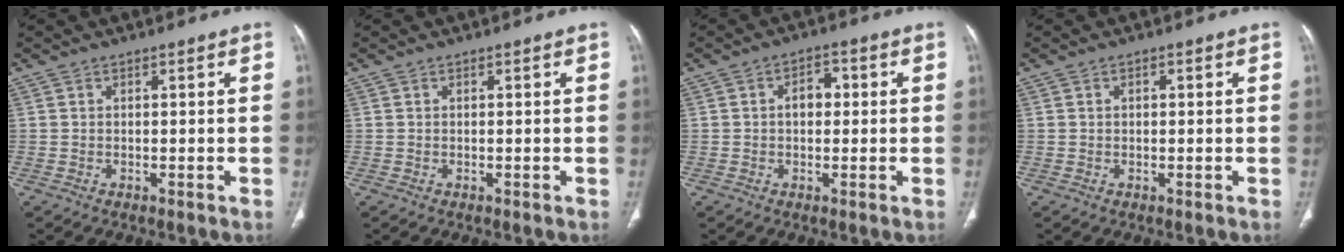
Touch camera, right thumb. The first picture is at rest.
{"total": 0.0}
{"total": 4.0, "force": [0.3, 2.8, 3.0], "torque": [-0.035, 0.015, -0.001]}
{"total": 0.7, "force": [0.2, 0.5, 0.5], "torque": [-0.008, 0.002, 0.002]}